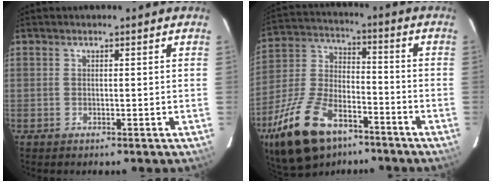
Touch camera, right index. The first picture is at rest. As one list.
[{"total": 21.4, "force": [-13.2, 10.9, 12.9], "torque": [-0.276, -0.005, -0.230]}]